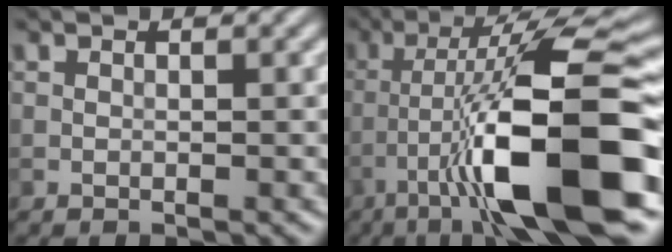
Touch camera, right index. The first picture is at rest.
{"total": 13.6, "force": [-5.0, 2.7, 12.4], "torque": [-0.206, 0.012, -0.073]}